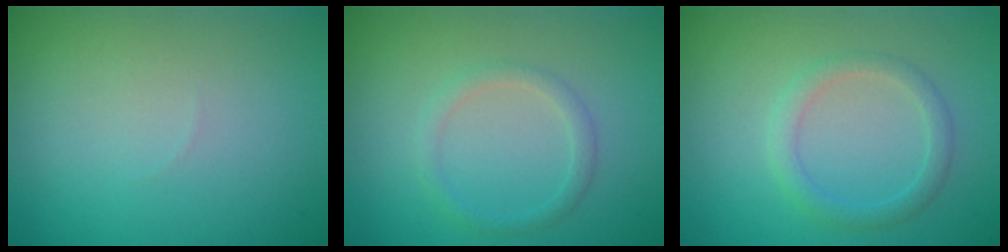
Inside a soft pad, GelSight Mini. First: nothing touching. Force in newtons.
{"total": 1.5, "press": 1.5, "slide": 0.1}
{"total": 2.0, "press": 2.0, "slide": 0.1}